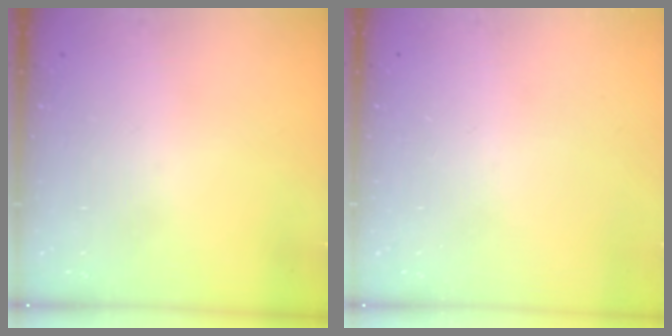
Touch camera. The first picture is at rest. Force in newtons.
{"total": 0.0}